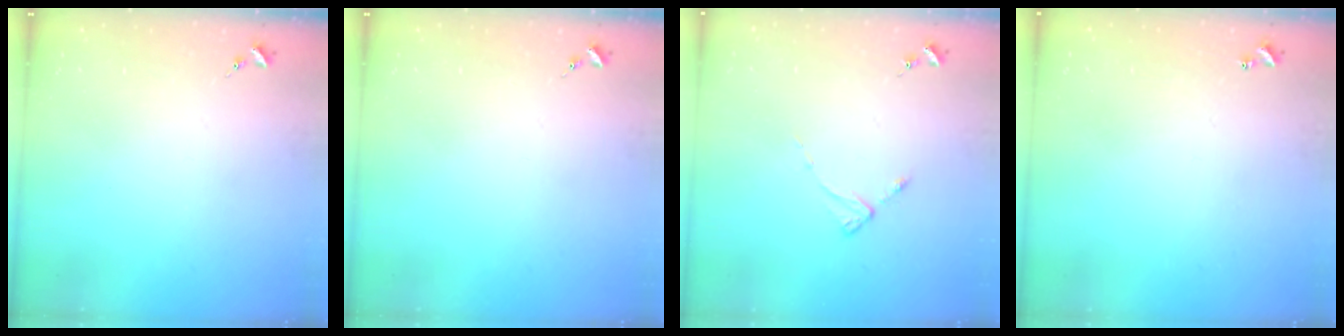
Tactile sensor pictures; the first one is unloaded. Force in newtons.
{"total": 0.0}
{"total": 2.3, "press": 2.3, "slide": 0.4}
{"total": 0.9, "press": 0.9, "slide": 0.2}